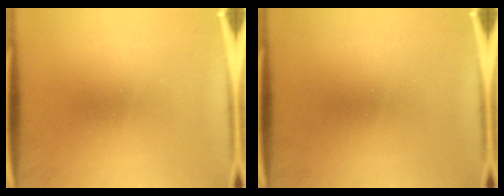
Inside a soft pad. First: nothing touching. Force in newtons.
{"total": 0.0}